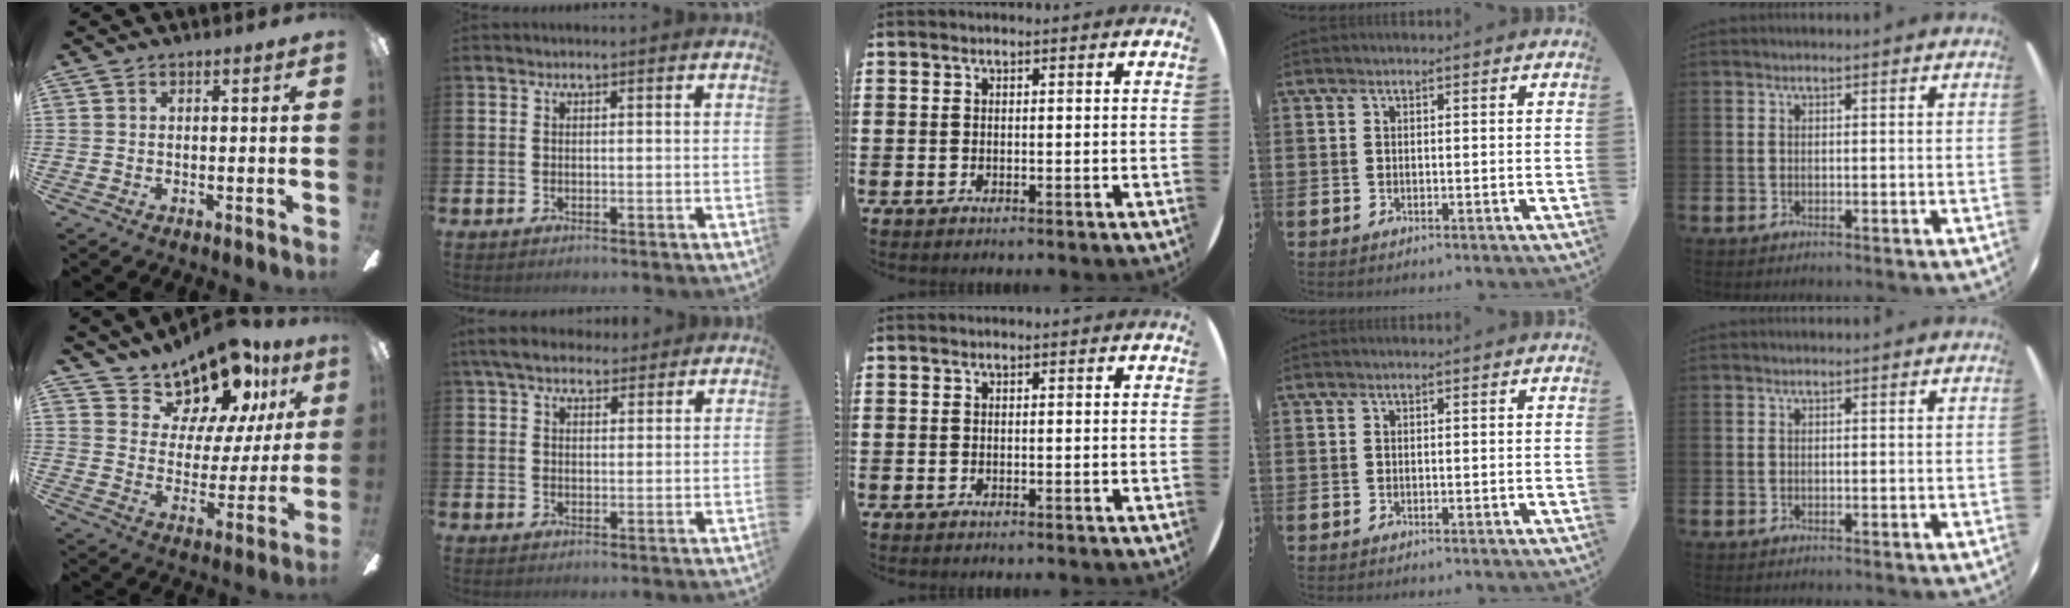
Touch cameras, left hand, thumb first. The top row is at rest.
{"thumb": {"total": 15.2, "force": [12.5, 6.7, 5.3], "torque": [-0.098, -0.092, 0.225]}, "index": {"total": 5.5, "force": [4.9, 2.0, 1.7], "torque": [-0.047, -0.009, 0.090]}}